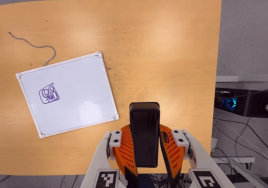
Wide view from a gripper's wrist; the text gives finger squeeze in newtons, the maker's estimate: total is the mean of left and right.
{"total": 11.6, "left": 8.8, "right": 14.5}